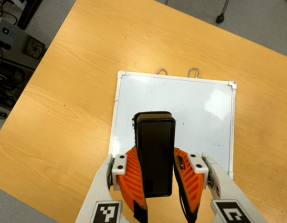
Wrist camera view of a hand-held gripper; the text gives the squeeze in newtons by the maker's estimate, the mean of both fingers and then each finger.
{"total": 6.7, "left": 5.7, "right": 7.7}